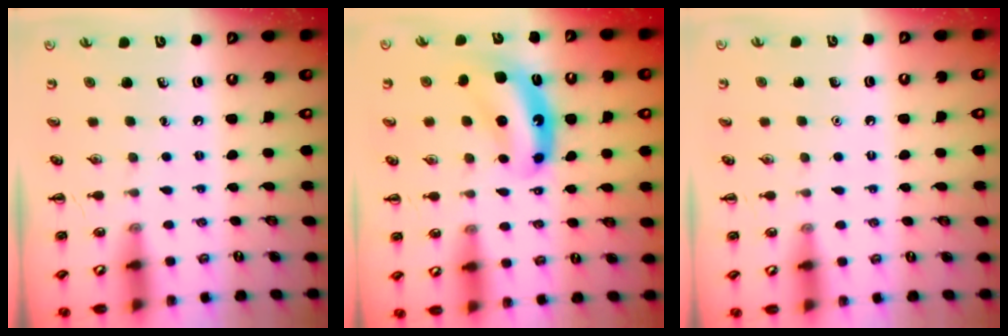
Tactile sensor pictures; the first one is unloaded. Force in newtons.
{"total": 8.0, "press": 7.8, "slide": 1.7}
{"total": 1.6, "press": 1.6, "slide": 0.1}